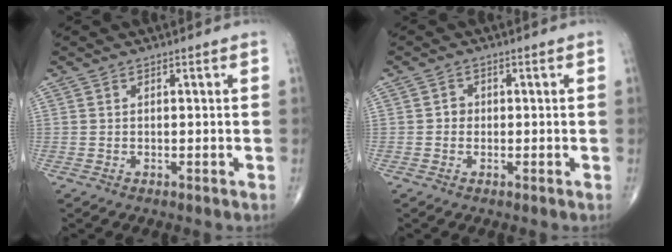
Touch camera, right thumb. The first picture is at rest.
{"total": 1.5, "force": [-0.2, 1.4, 0.5], "torque": [0.001, 0.006, -0.007]}